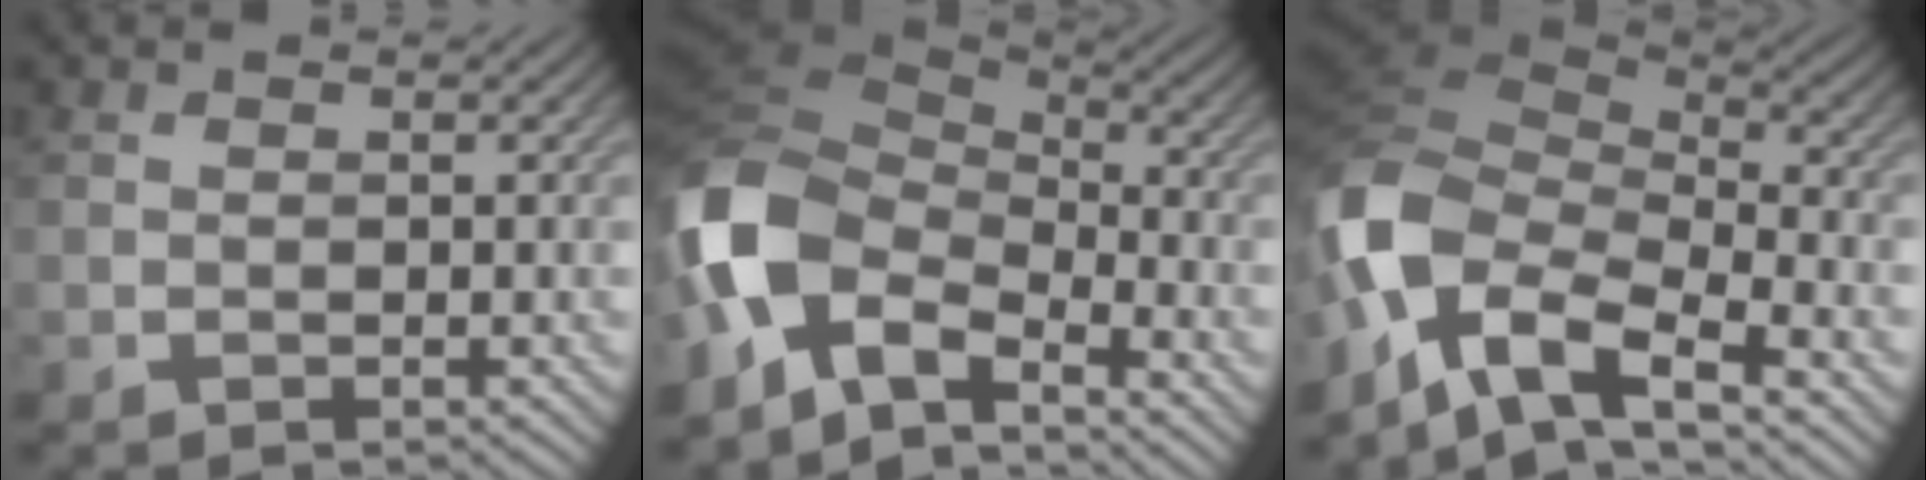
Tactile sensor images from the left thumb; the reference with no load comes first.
{"total": 12.9, "force": [-5.1, 7.8, 8.9], "torque": [-0.216, -0.001, -0.109]}
{"total": 13.0, "force": [-5.2, 6.7, 9.8], "torque": [-0.243, -0.002, -0.101]}